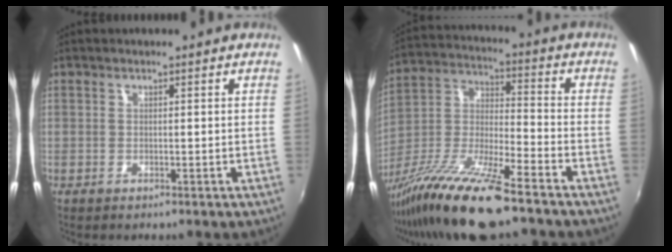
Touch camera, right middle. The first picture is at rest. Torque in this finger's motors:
{"motor_torque": [1.08, -1.06, 0.79, 0.21]}